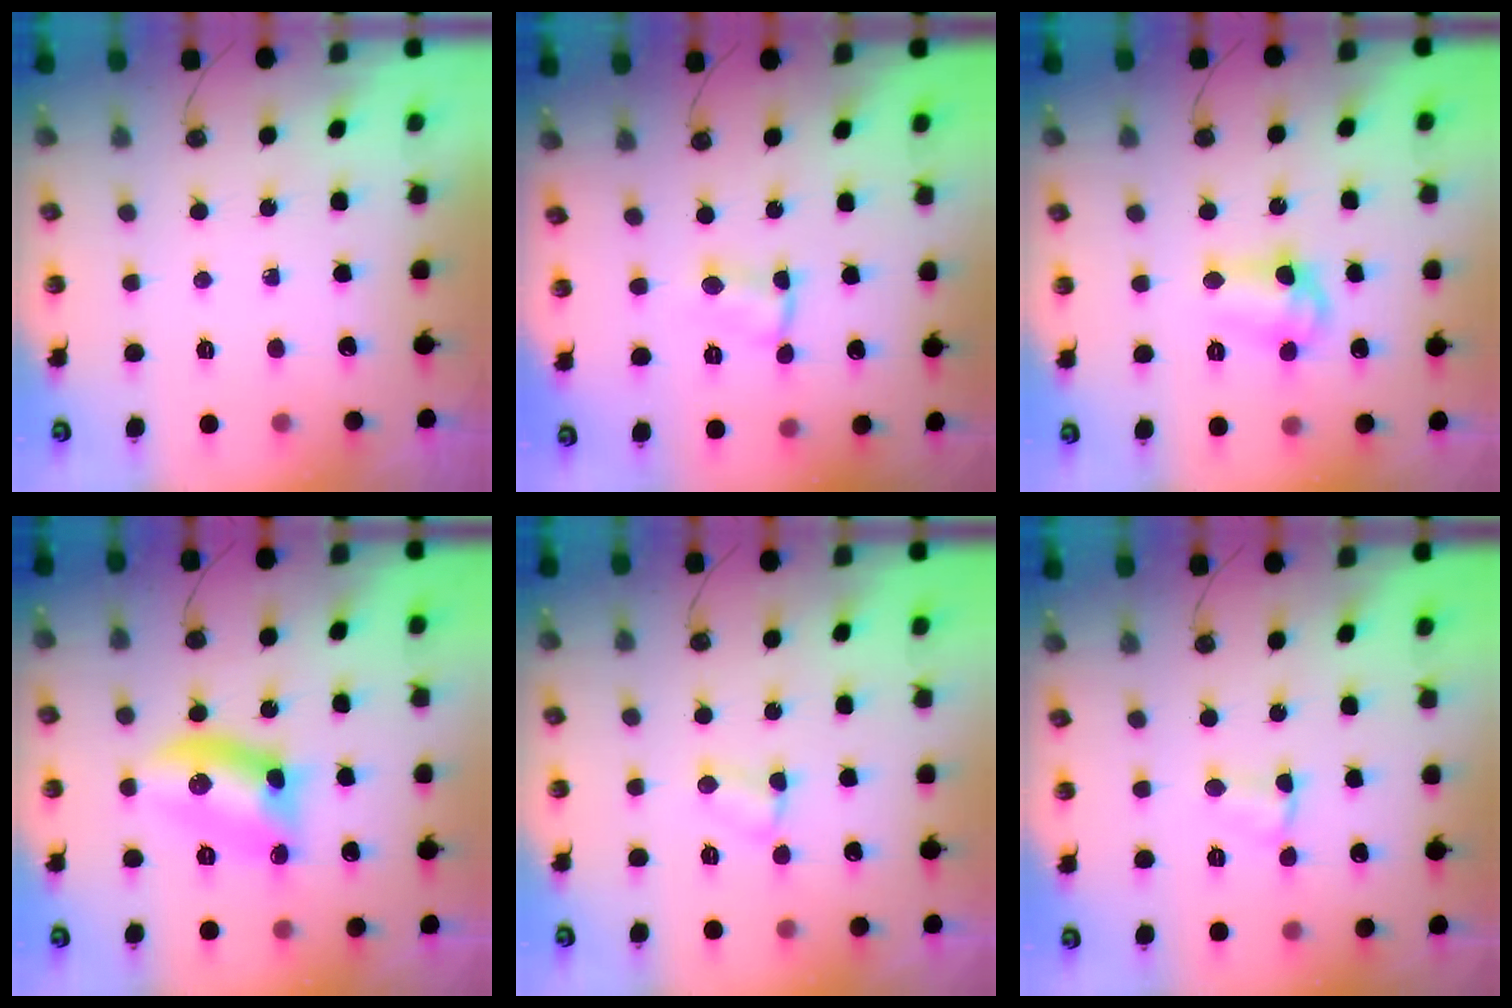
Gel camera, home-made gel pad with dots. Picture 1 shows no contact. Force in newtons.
{"total": 1.4, "press": 1.4, "slide": 0.0}
{"total": 10.0, "press": 9.3, "slide": 3.7}
{"total": 10.3, "press": 10.3, "slide": 0.2}
{"total": 4.9, "press": 4.9, "slide": 0.5}
{"total": 2.2, "press": 2.2, "slide": 0.4}